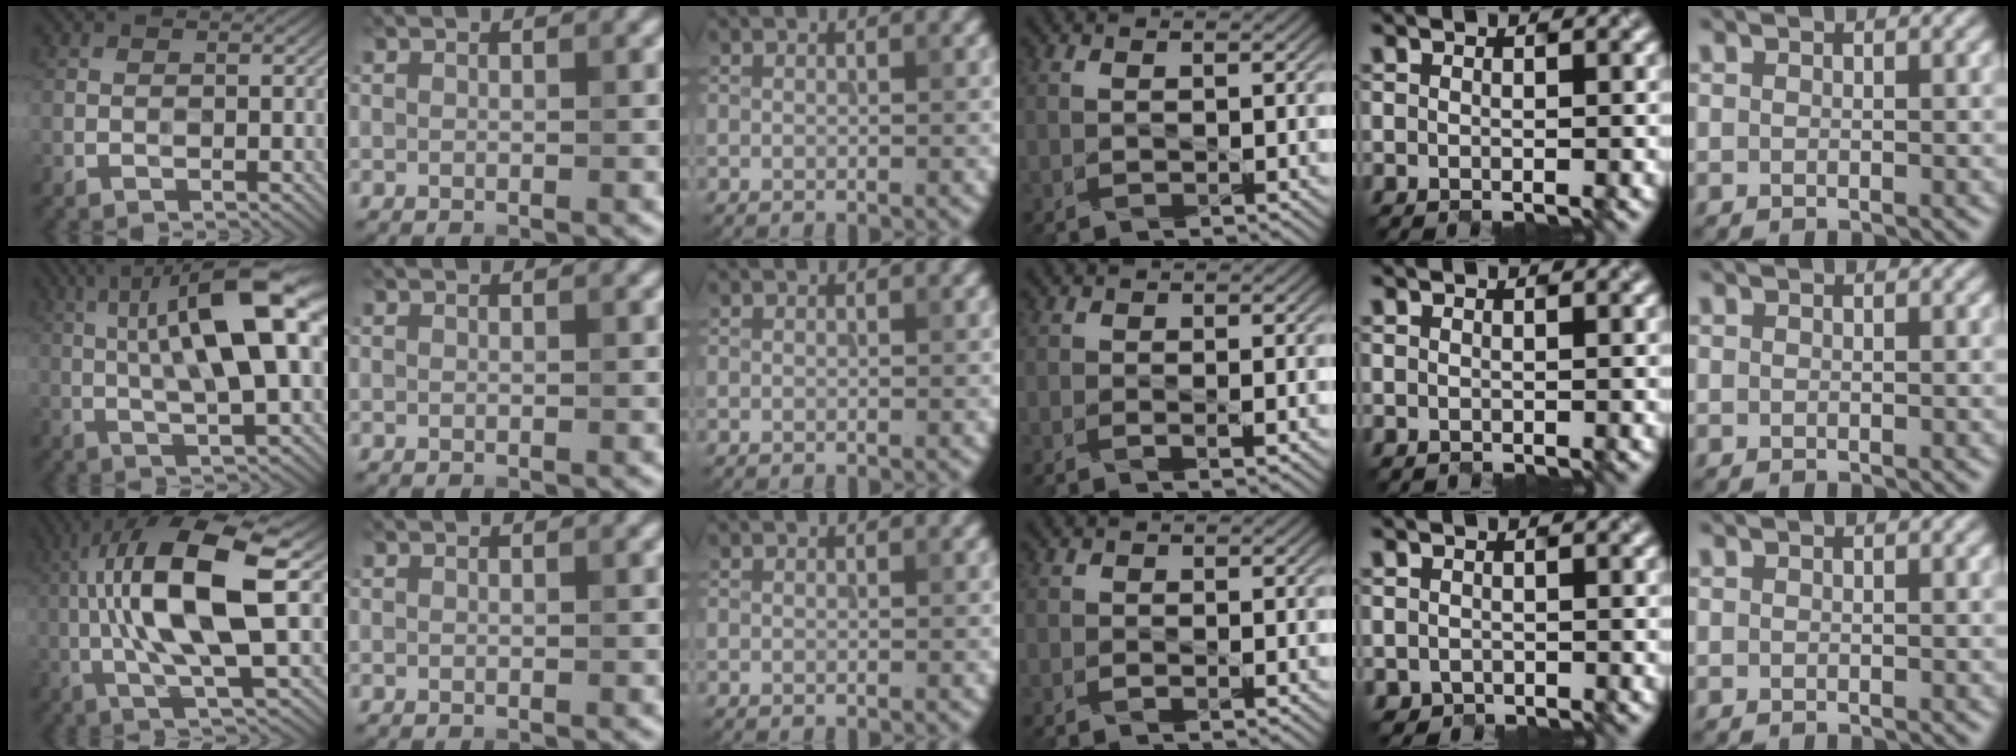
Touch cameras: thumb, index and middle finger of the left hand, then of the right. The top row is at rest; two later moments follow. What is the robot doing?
{"motion": "close", "object": "folder"}